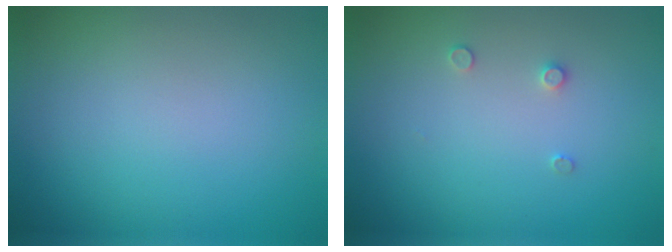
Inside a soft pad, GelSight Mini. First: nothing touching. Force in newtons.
{"total": 0.8, "press": 0.8, "slide": 0.0}